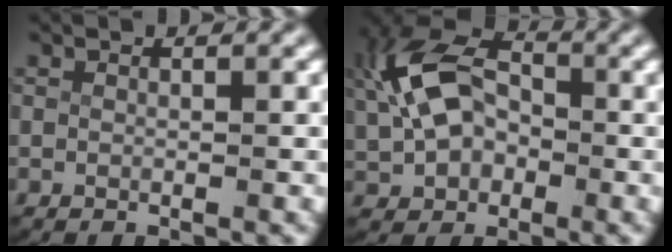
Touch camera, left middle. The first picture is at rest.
{"total": 8.2, "force": [0.8, 6.1, 5.4], "torque": [-0.120, -0.018, 0.024]}